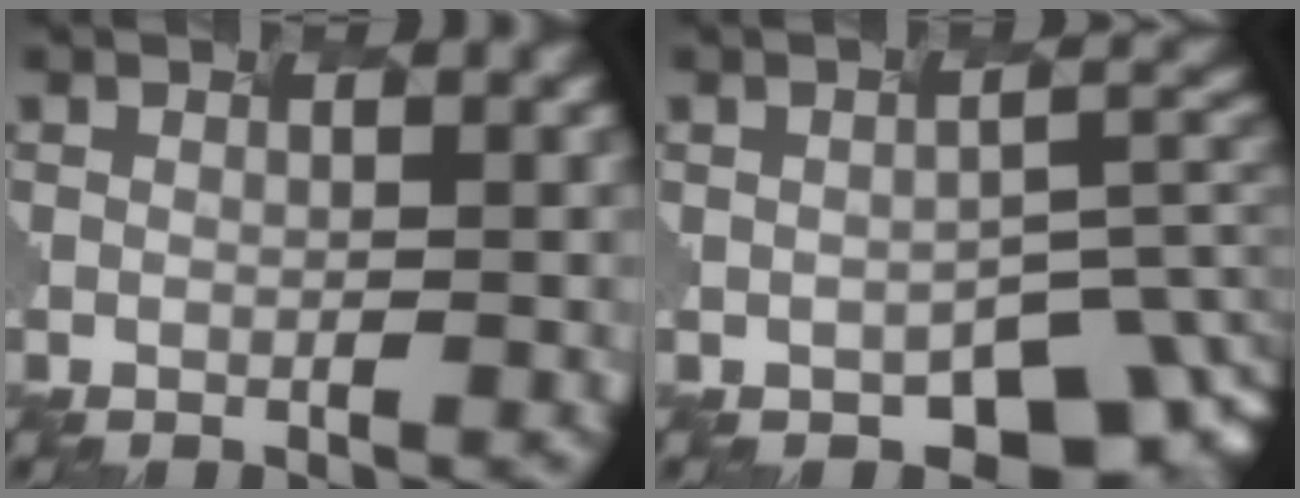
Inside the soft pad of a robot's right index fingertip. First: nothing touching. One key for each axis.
{"total": 6.7, "fx": -4.3, "fy": 3.2, "fz": 3.9, "tx": -0.054, "ty": -0.024, "tz": -0.028}